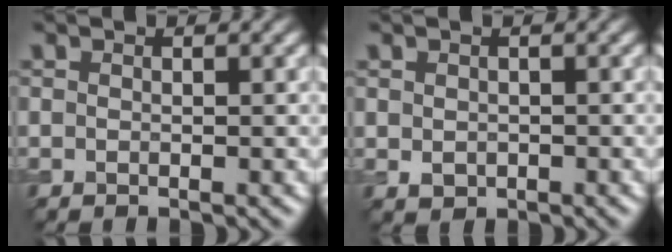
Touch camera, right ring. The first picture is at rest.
{"total": 1.0, "force": [0.0, 0.9, 0.4], "torque": [-0.006, -0.003, 0.001]}